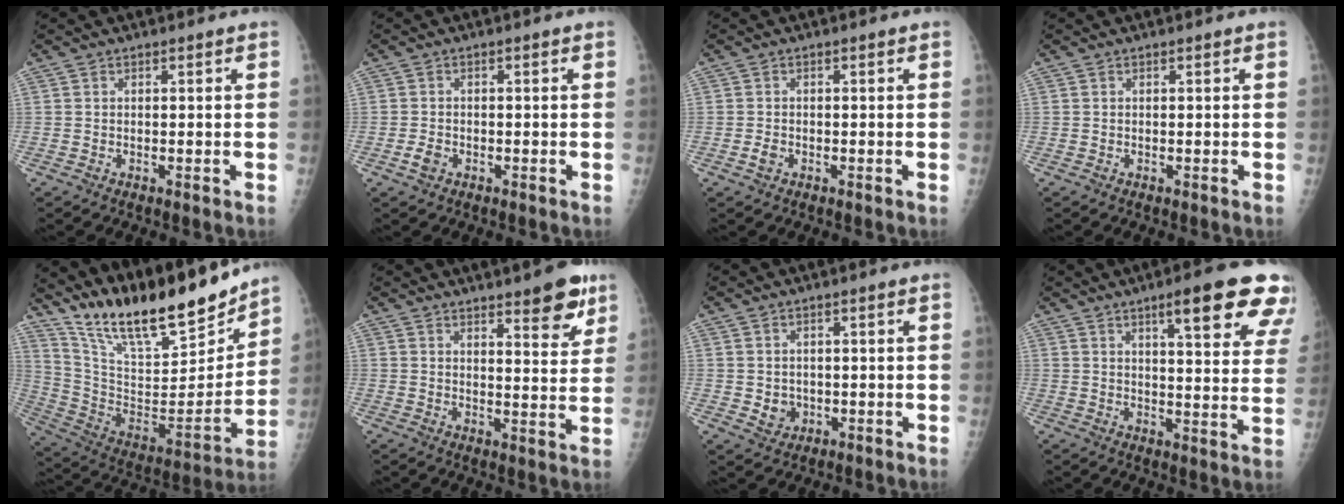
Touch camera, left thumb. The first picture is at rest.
{"total": 2.0, "force": [-1.0, 1.4, 1.1], "torque": [-0.023, 0.006, -0.017]}
{"total": 1.4, "force": [-0.6, 0.9, 0.8], "torque": [-0.018, 0.004, -0.012]}
{"total": 0.0}
{"total": 24.9, "force": [20.4, 6.6, 12.7], "torque": [-0.174, -0.102, 0.351]}
{"total": 9.1, "force": [5.8, 2.5, 6.6], "torque": [-0.065, -0.034, 0.077]}
{"total": 3.2, "force": [-0.3, 2.8, 1.4], "torque": [-0.008, 0.000, 0.004]}
{"total": 17.5, "force": [10.3, 3.6, 13.6], "torque": [-0.149, -0.038, 0.127]}